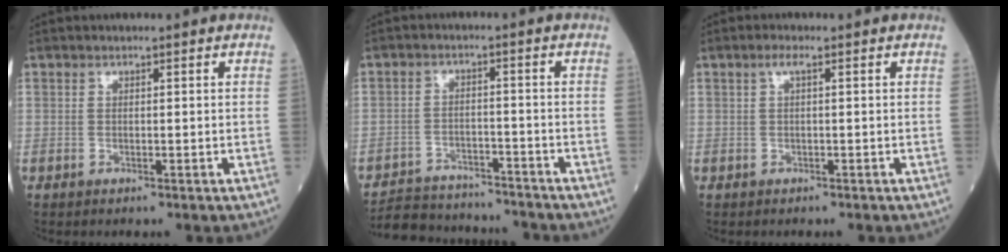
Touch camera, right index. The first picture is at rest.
{"total": 11.0, "force": [-10.5, 2.9, 1.6], "torque": [-0.026, 0.015, -0.160]}
{"total": 1.1, "force": [0.2, 0.2, 1.1], "torque": [-0.020, 0.004, 0.001]}